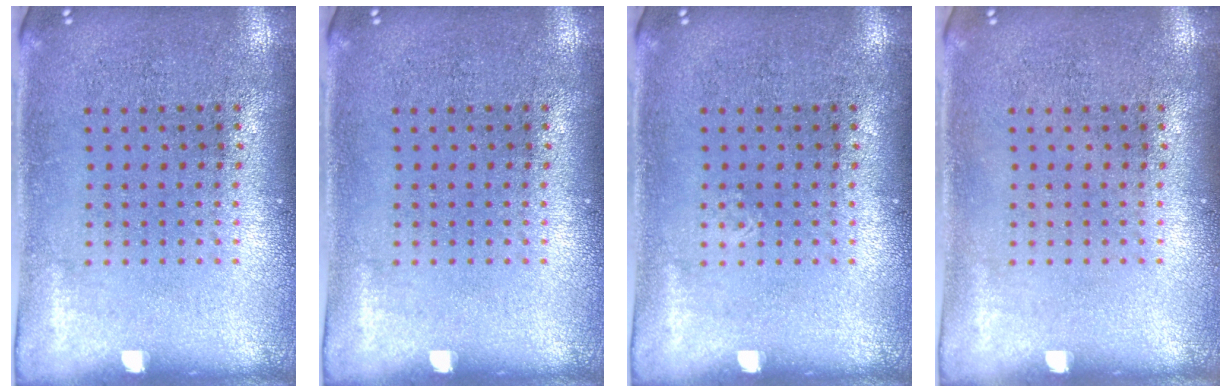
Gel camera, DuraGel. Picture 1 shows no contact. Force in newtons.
{"total": 0.0}
{"total": 0.0}
{"total": 0.0}